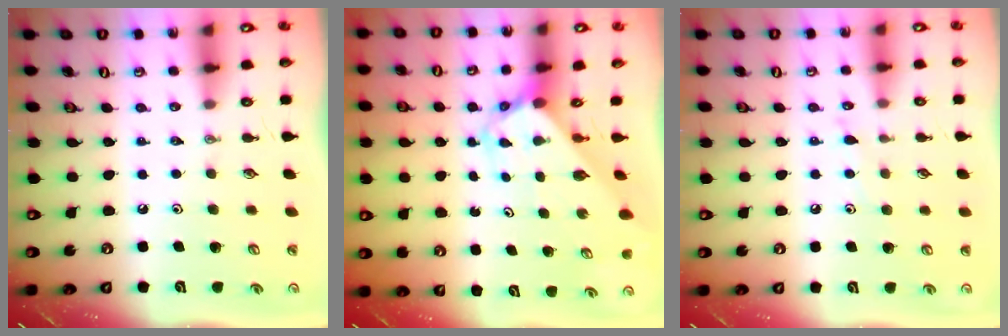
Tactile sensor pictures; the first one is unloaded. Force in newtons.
{"total": 2.6, "press": 2.6, "slide": 0.2}
{"total": 6.3, "press": 6.2, "slide": 0.7}